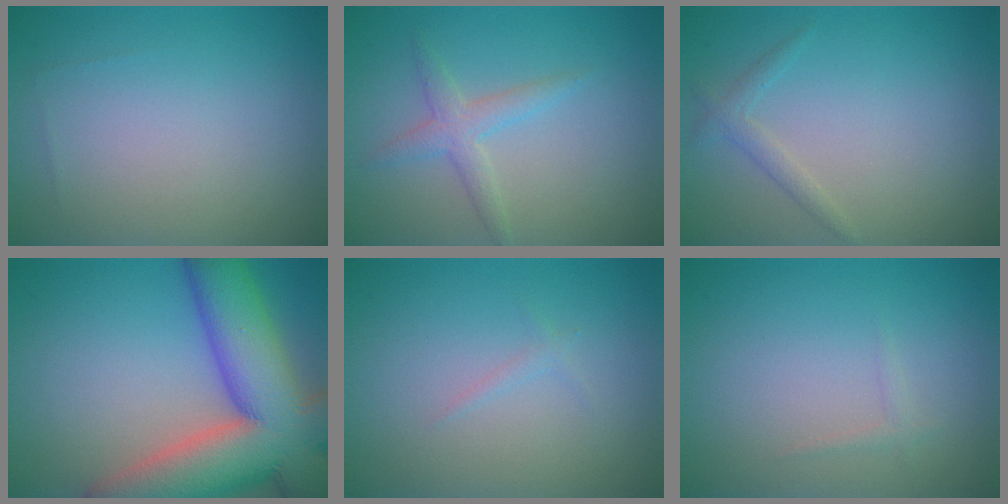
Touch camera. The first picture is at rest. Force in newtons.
{"total": 2.2, "press": 2.2, "slide": 0.1}
{"total": 1.3, "press": 1.3, "slide": 0.1}
{"total": 15.8, "press": 15.8, "slide": 1.0}
{"total": 0.6, "press": 0.6, "slide": 0.1}
{"total": 0.7, "press": 0.7, "slide": 0.0}